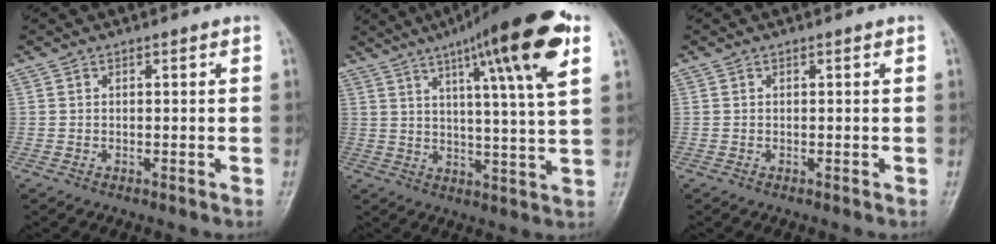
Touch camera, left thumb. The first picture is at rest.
{"total": 19.1, "force": [9.3, 2.2, 16.5], "torque": [-0.237, -0.020, 0.132]}
{"total": 0.0}